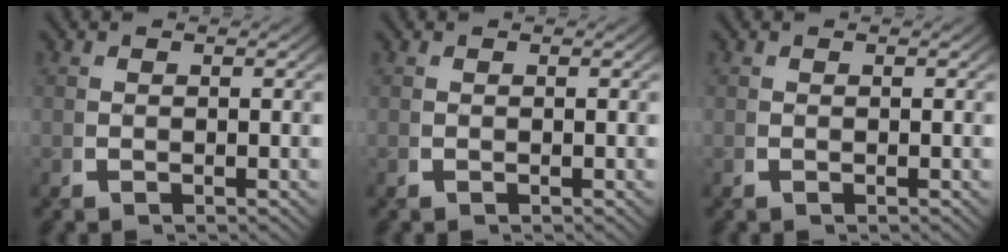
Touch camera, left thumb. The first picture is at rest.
{"total": 0.0}
{"total": 0.0}